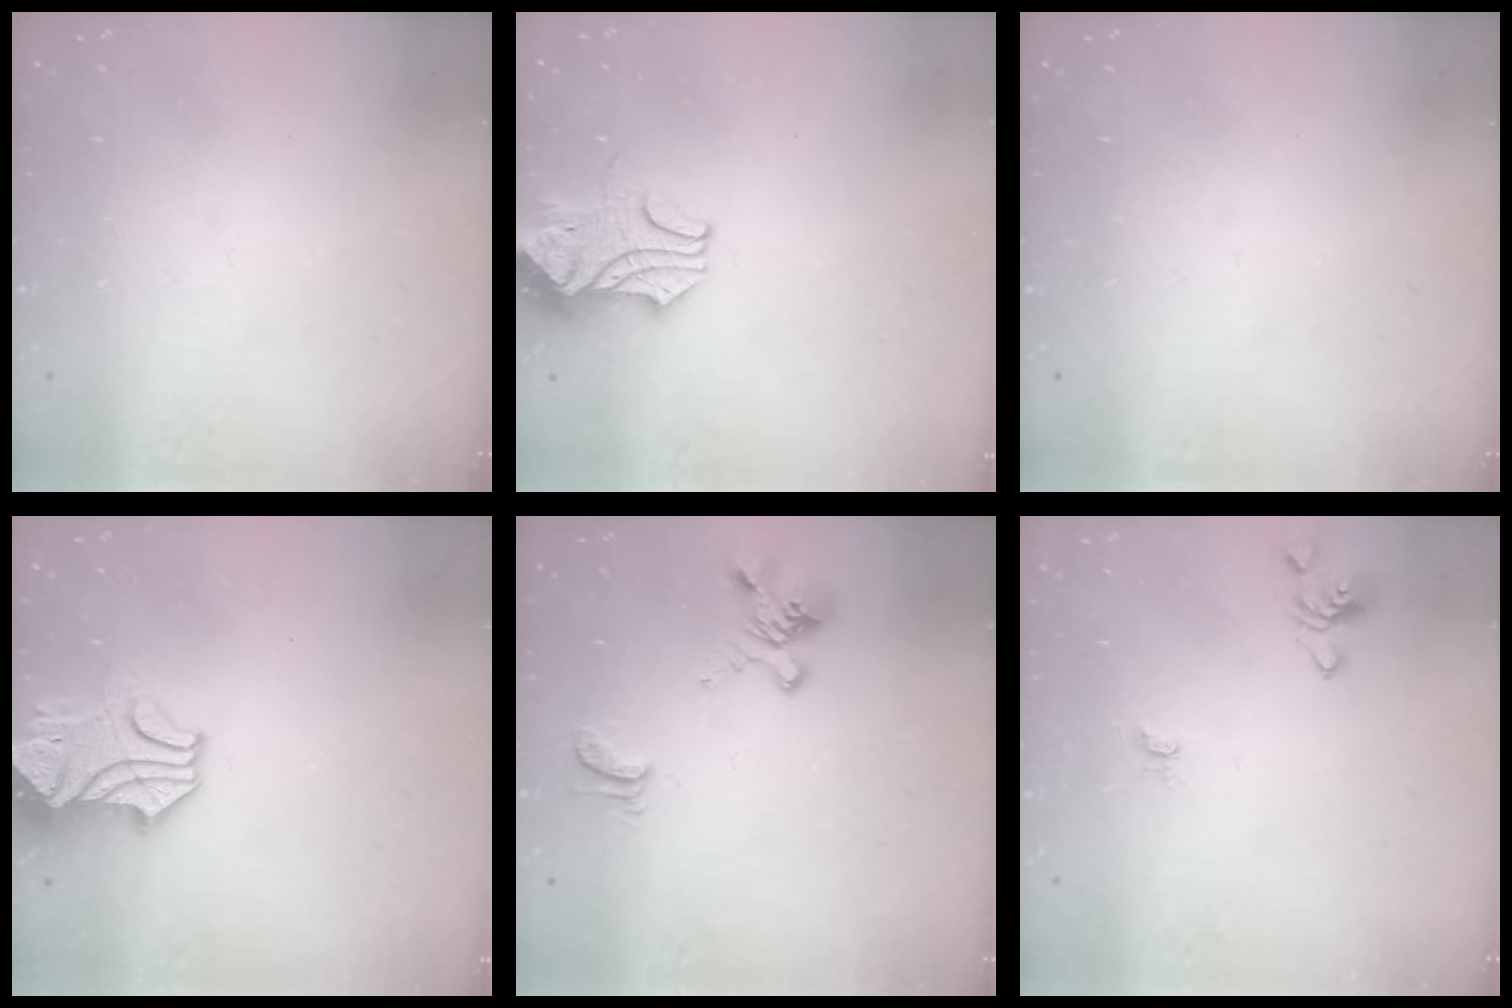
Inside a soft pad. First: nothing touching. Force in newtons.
{"total": 2.4, "press": 2.2, "slide": 1.0}
{"total": 0.0}
{"total": 2.9, "press": 2.8, "slide": 0.9}
{"total": 2.0, "press": 1.6, "slide": 1.2}
{"total": 0.6, "press": 0.4, "slide": 0.4}